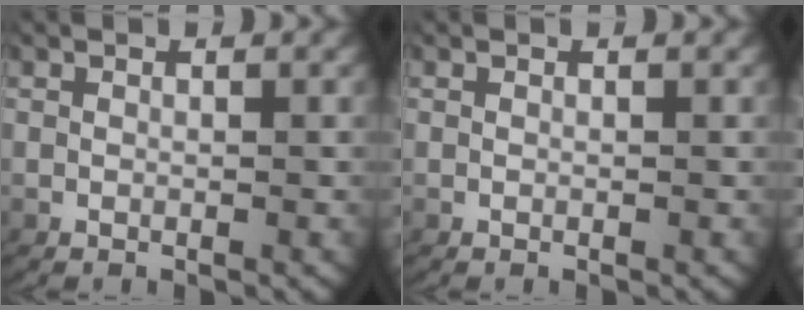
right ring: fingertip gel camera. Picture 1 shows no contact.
{"total": 0.0}